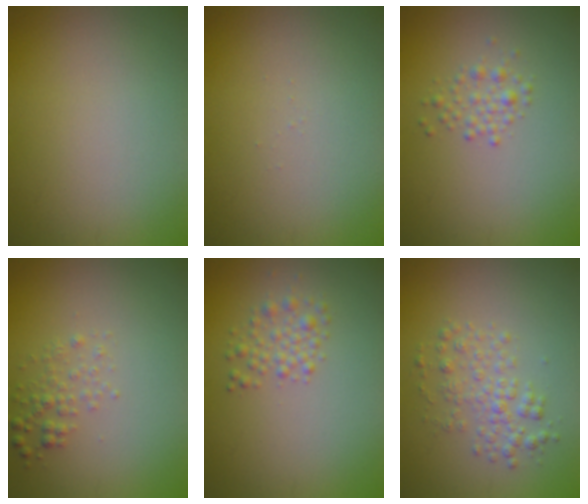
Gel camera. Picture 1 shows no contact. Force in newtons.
{"total": 0.0}
{"total": 2.2, "press": 2.2, "slide": 0.0}
{"total": 1.5, "press": 1.5, "slide": 0.0}
{"total": 1.9, "press": 1.9, "slide": 0.0}
{"total": 2.5, "press": 2.5, "slide": 0.0}